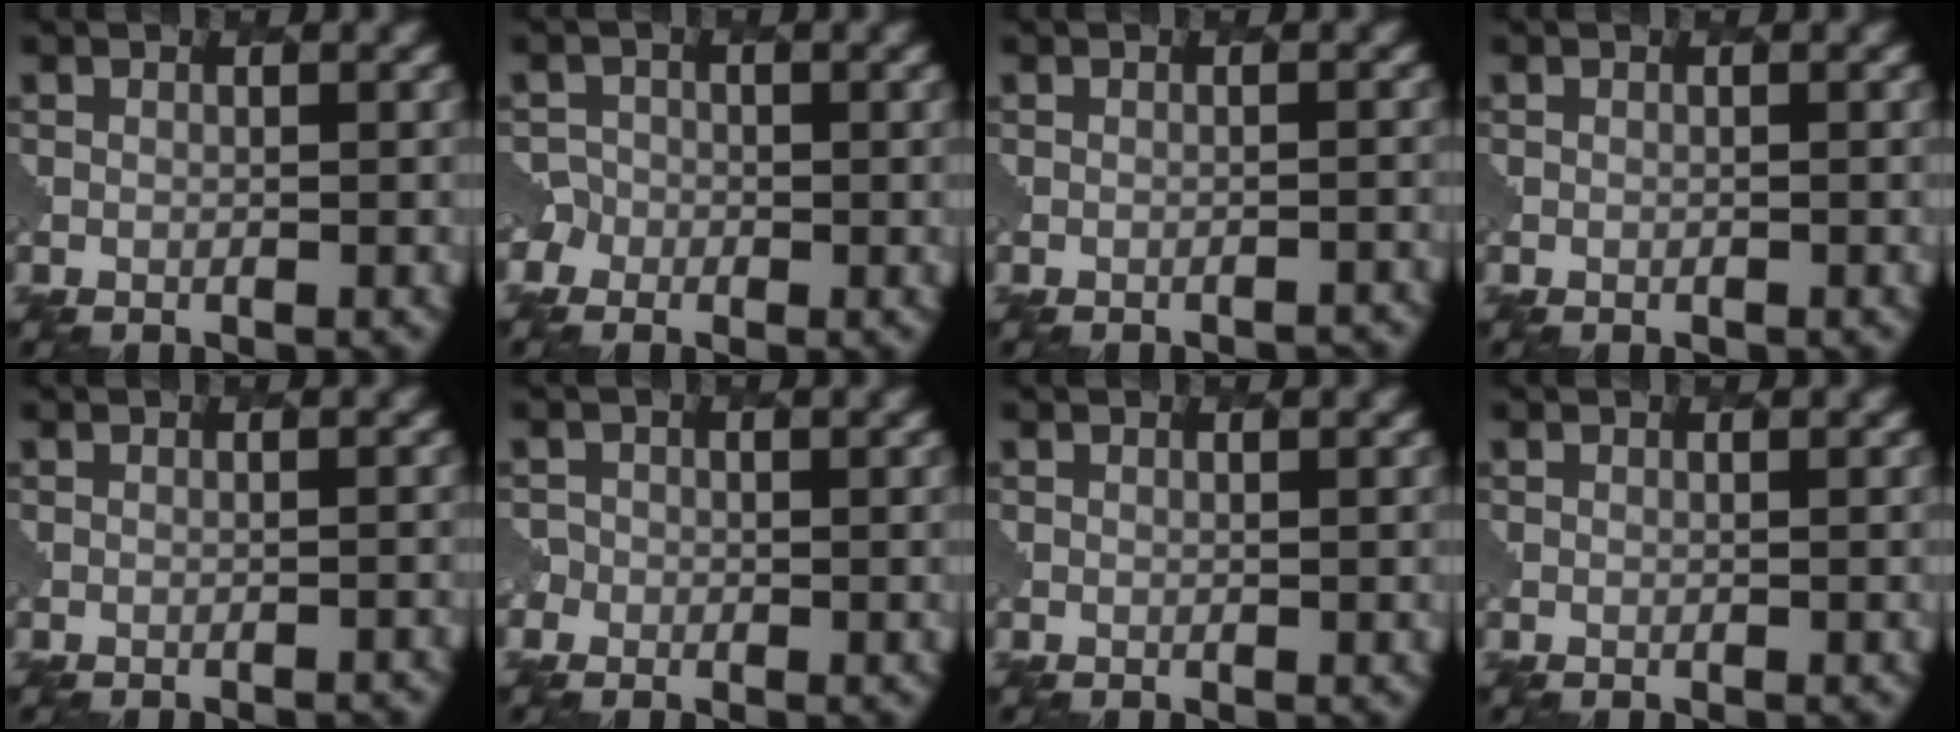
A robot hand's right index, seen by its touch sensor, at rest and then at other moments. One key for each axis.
{"total": 3.0, "fx": -2.0, "fy": 2.2, "fz": -0.1, "tx": 0.017, "ty": -0.002, "tz": -0.042}
{"total": 1.9, "fx": -1.8, "fy": 0.4, "fz": 0.4, "tx": 0.007, "ty": 0.010, "tz": -0.023}
{"total": 0.6, "fx": -0.4, "fy": 0.4, "fz": 0.1, "tx": -0.001, "ty": -0.002, "tz": -0.002}
{"total": 1.4, "fx": -1.3, "fy": 0.3, "fz": 0.4, "tx": 0.008, "ty": 0.006, "tz": -0.017}
{"total": 1.9, "fx": -1.1, "fy": 1.6, "fz": -0.3, "tx": 0.014, "ty": 0.005, "tz": -0.021}
{"total": 0.0}
{"total": 0.0}